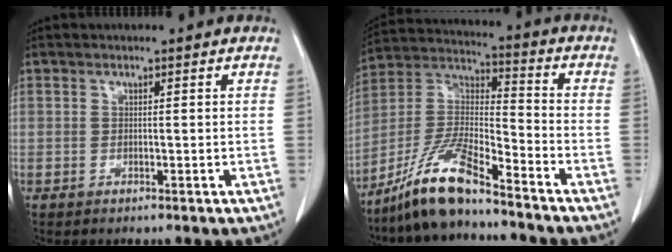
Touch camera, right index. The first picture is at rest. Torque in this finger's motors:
{"motor_torque": [0.51, -0.49, 0.29, 0.12]}